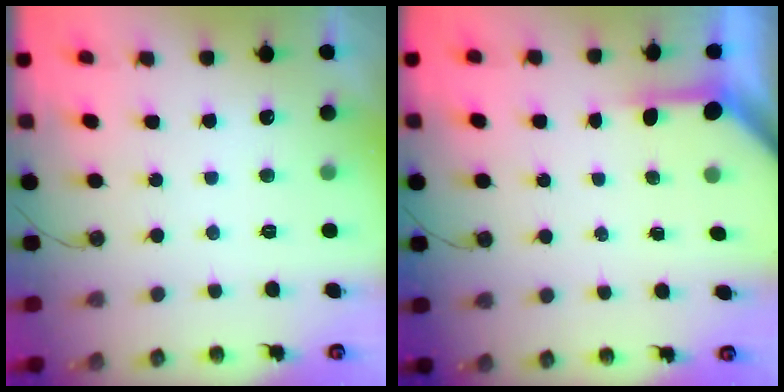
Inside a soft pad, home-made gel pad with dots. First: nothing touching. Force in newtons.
{"total": 3.3, "press": 3.3, "slide": 0.4}